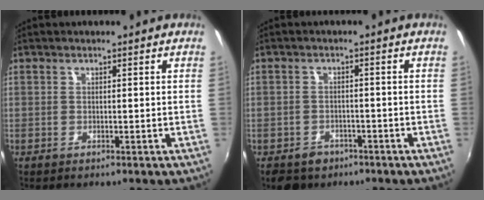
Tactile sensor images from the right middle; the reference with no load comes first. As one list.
[{"total": 5.5, "force": [-3.6, 3.9, 1.7], "torque": [-0.047, 0.002, -0.050]}]